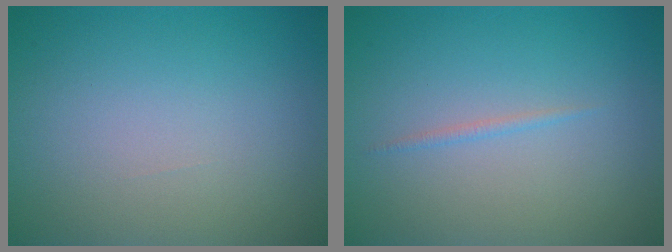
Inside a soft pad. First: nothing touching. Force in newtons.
{"total": 0.6, "press": 0.6, "slide": 0.0}